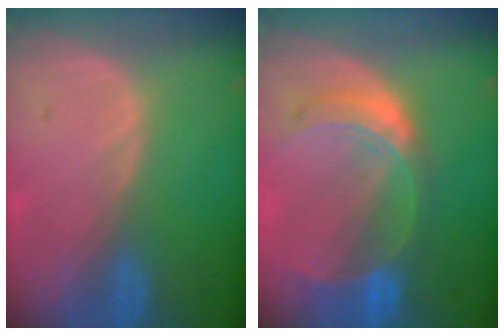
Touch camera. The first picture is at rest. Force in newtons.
{"total": 7.5, "press": 6.6, "slide": 3.7}